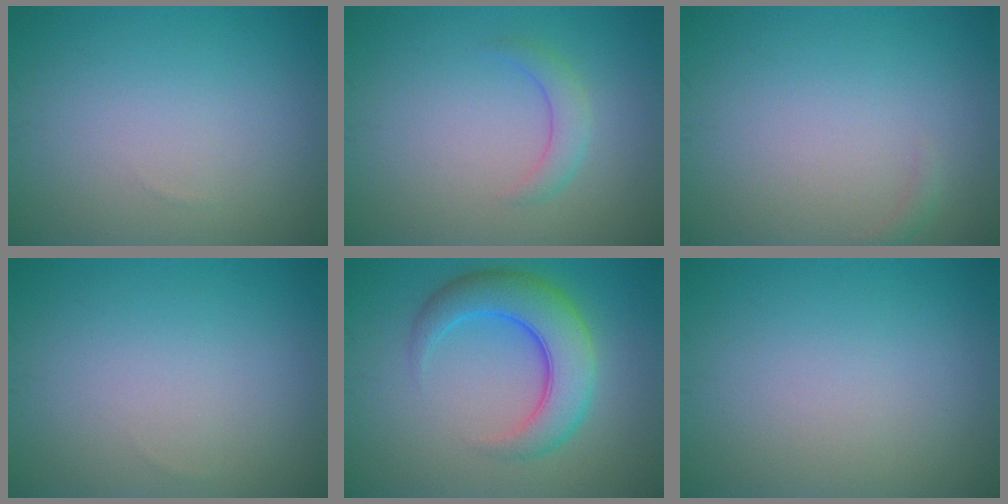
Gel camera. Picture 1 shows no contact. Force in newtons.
{"total": 1.9, "press": 1.9, "slide": 0.2}
{"total": 0.6, "press": 0.6, "slide": 0.2}
{"total": 0.0}
{"total": 6.6, "press": 6.6, "slide": 0.2}
{"total": 0.0}